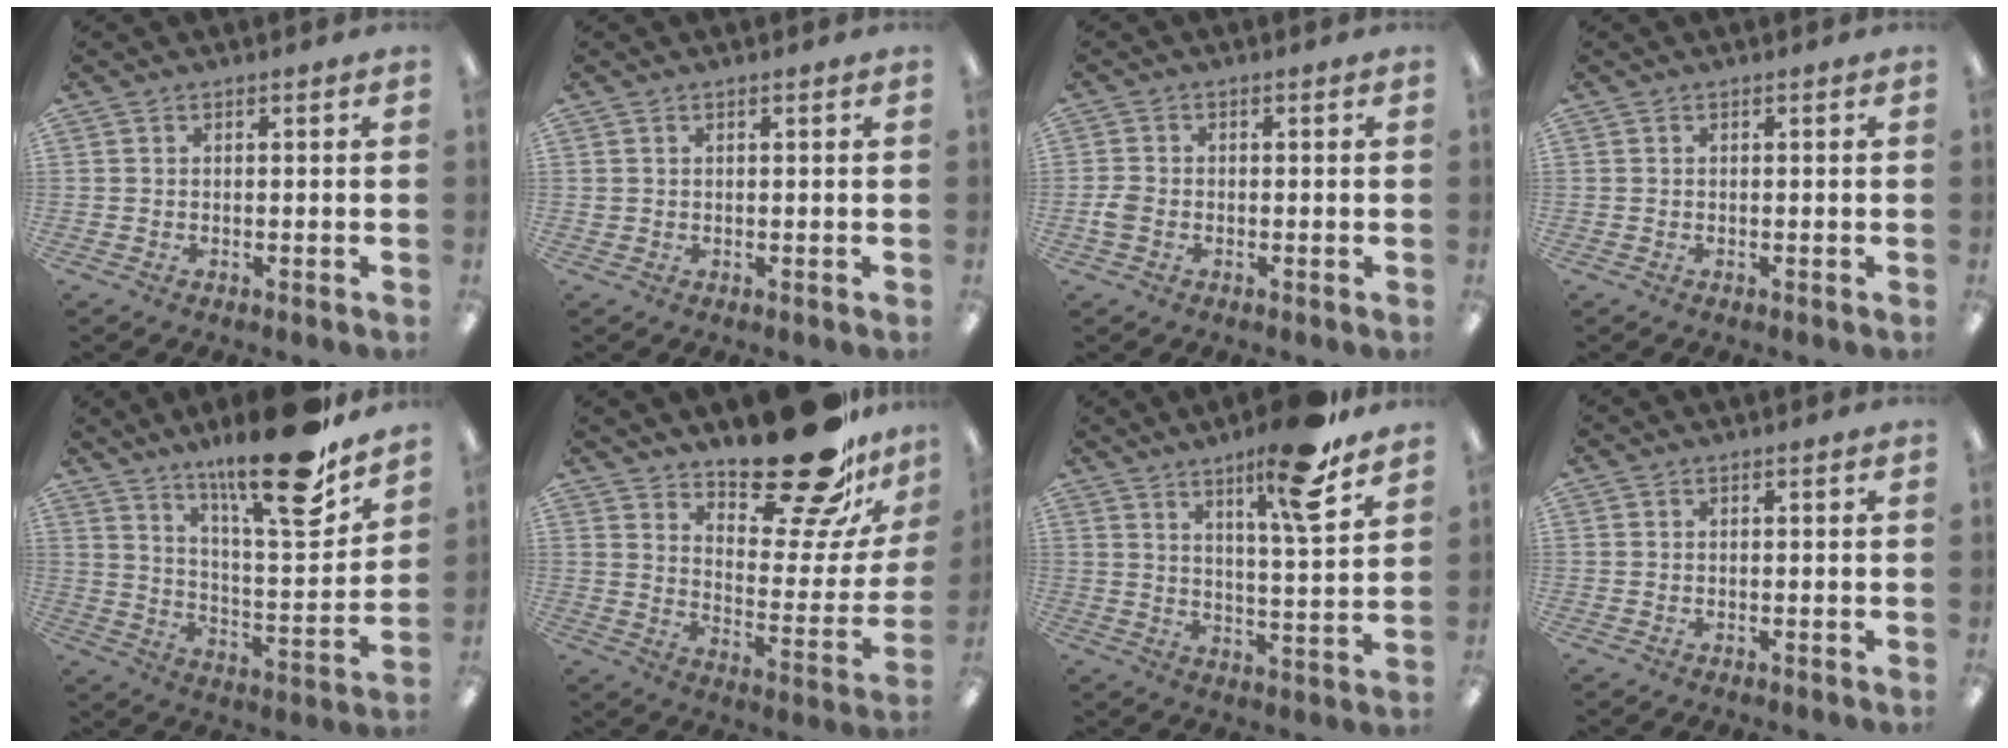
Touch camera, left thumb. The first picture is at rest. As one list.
[{"total": 0.8, "force": [0.5, 0.6, 0.3], "torque": [-0.008, 0.003, 0.008]}, {"total": 2.8, "force": [-0.8, 2.0, 1.7], "torque": [-0.035, 0.003, -0.016]}, {"total": 0.0}, {"total": 20.9, "force": [15.8, 4.0, 13.1], "torque": [-0.208, -0.109, 0.252]}, {"total": 23.7, "force": [19.0, 7.6, 12.0], "torque": [-0.141, -0.139, 0.310]}, {"total": 14.1, "force": [9.9, 1.6, 9.9], "torque": [-0.154, -0.057, 0.151]}, {"total": 0.0}]